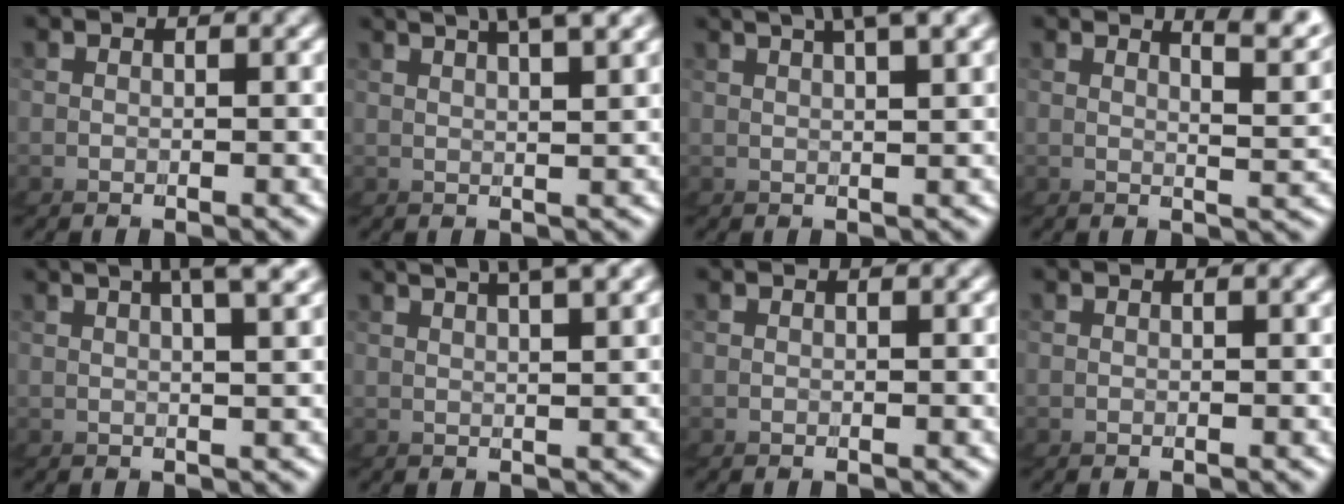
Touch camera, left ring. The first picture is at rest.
{"total": 3.3, "force": [2.6, -2.0, 0.5], "torque": [-0.021, 0.020, 0.035]}
{"total": 2.7, "force": [1.8, -1.8, 0.8], "torque": [-0.026, 0.017, 0.025]}
{"total": 4.7, "force": [3.7, -2.8, -0.3], "torque": [0.000, 0.029, 0.049]}
{"total": 3.1, "force": [2.0, -2.1, 0.9], "torque": [-0.022, 0.025, 0.024]}
{"total": 3.0, "force": [2.3, -1.7, 0.8], "torque": [-0.025, 0.017, 0.032]}
{"total": 0.0}
{"total": 0.0}